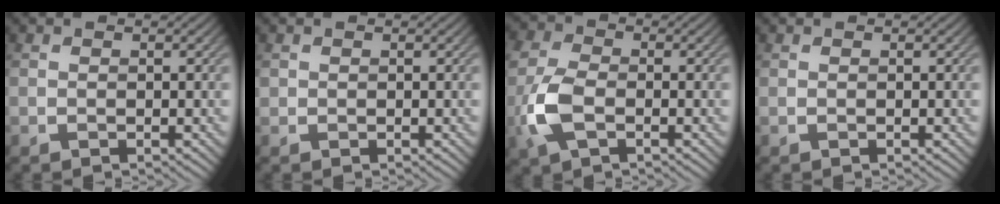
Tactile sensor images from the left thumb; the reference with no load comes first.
{"total": 0.5, "force": [0.2, 0.5, 0.0], "torque": [0.002, -0.002, 0.000]}
{"total": 6.2, "force": [-1.7, 3.5, 4.8], "torque": [-0.129, 0.001, -0.047]}
{"total": 0.0}